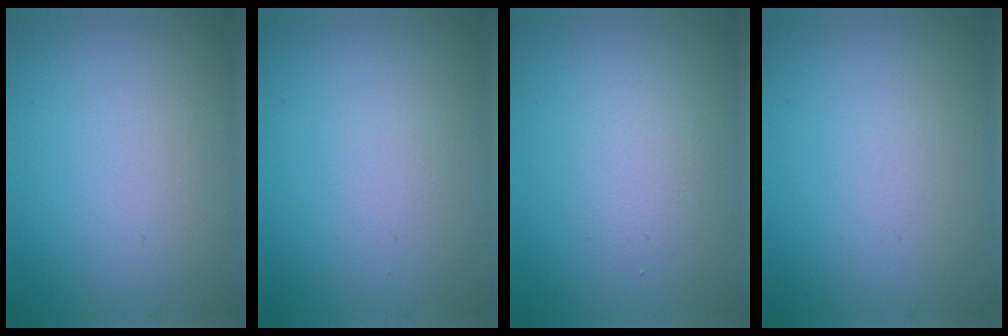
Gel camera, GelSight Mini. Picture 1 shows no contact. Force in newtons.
{"total": 0.5, "press": 0.5, "slide": 0.0}
{"total": 1.8, "press": 1.8, "slide": 0.1}
{"total": 0.0}